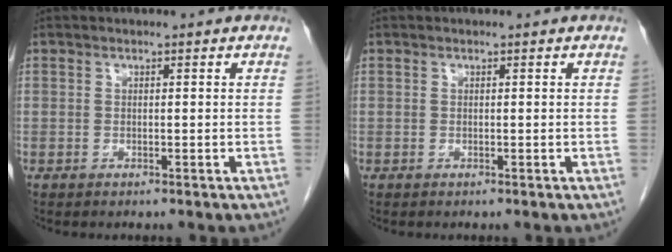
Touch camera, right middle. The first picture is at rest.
{"total": 0.0}